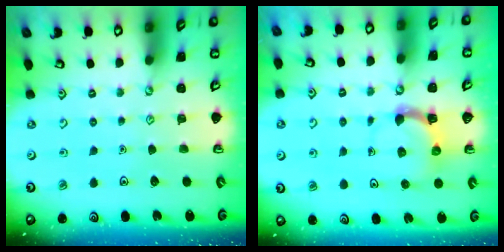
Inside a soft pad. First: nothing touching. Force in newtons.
{"total": 4.5, "press": 4.4, "slide": 0.7}